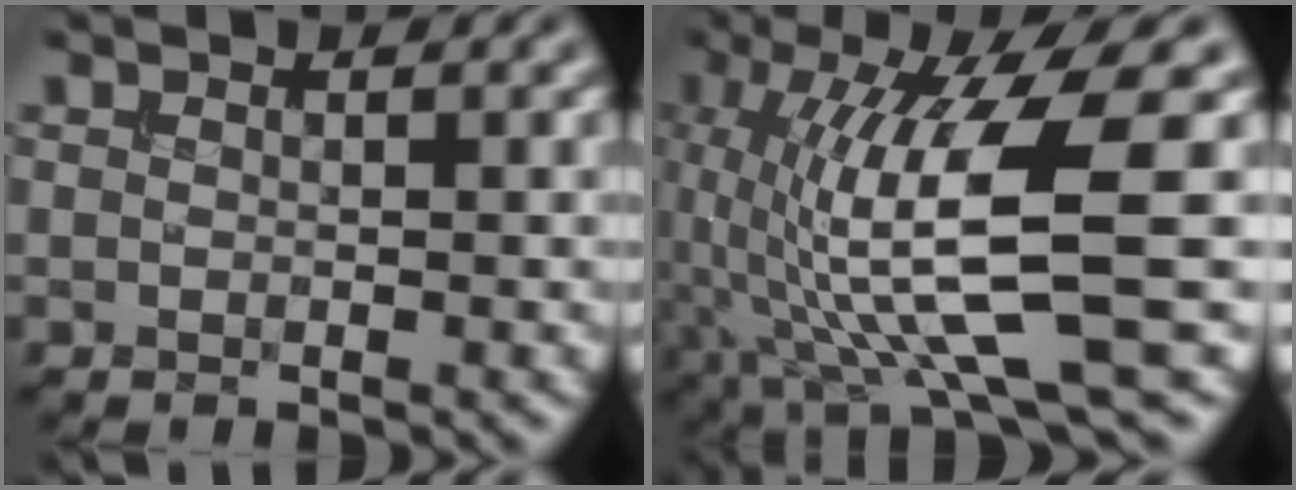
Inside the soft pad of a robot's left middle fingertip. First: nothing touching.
{"total": 11.5, "force": [-0.6, 2.5, 11.3], "torque": [-0.198, -0.002, -0.008]}